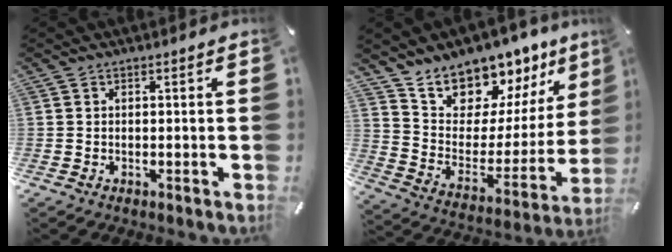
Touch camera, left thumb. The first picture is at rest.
{"total": 12.7, "force": [11.3, 5.7, -0.4], "torque": [0.001, -0.132, 0.200]}